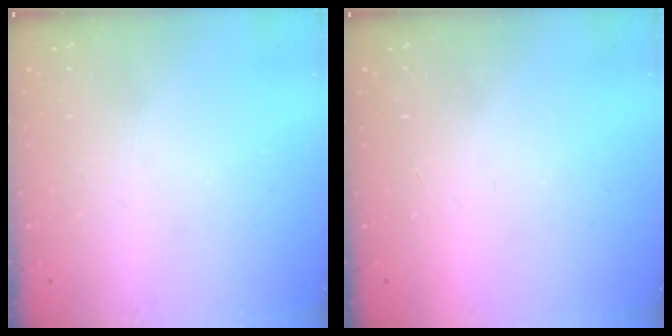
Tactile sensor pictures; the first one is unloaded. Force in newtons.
{"total": 1.6, "press": 1.6, "slide": 0.1}